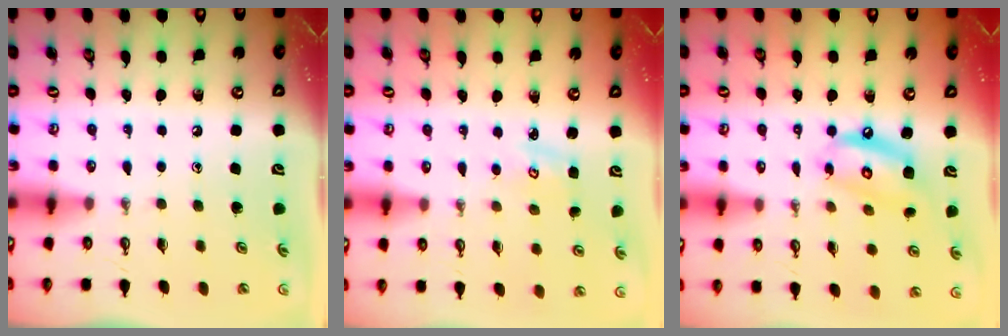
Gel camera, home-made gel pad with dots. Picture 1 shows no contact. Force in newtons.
{"total": 2.8, "press": 2.8, "slide": 0.2}
{"total": 10.2, "press": 10.1, "slide": 1.0}